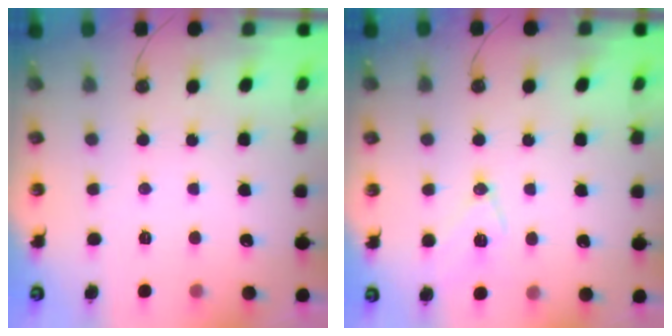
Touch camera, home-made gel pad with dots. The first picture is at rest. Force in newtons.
{"total": 10.3, "press": 9.9, "slide": 2.6}